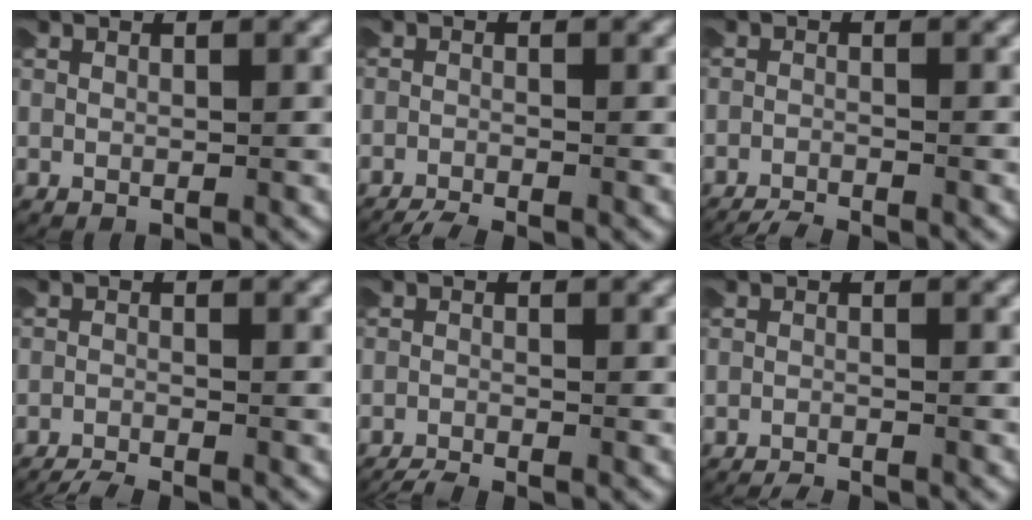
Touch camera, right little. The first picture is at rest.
{"total": 4.8, "force": [-4.6, 1.1, 0.8], "torque": [-0.017, -0.016, -0.069]}
{"total": 4.4, "force": [-4.3, 0.8, 0.4], "torque": [-0.015, -0.017, -0.064]}
{"total": 5.5, "force": [-5.3, 1.2, 0.7], "torque": [-0.016, -0.018, -0.080]}
{"total": 3.2, "force": [-3.1, 0.7, 0.5], "torque": [-0.014, -0.013, -0.047]}
{"total": 3.0, "force": [-3.0, 0.4, 0.1], "torque": [-0.008, -0.013, -0.044]}